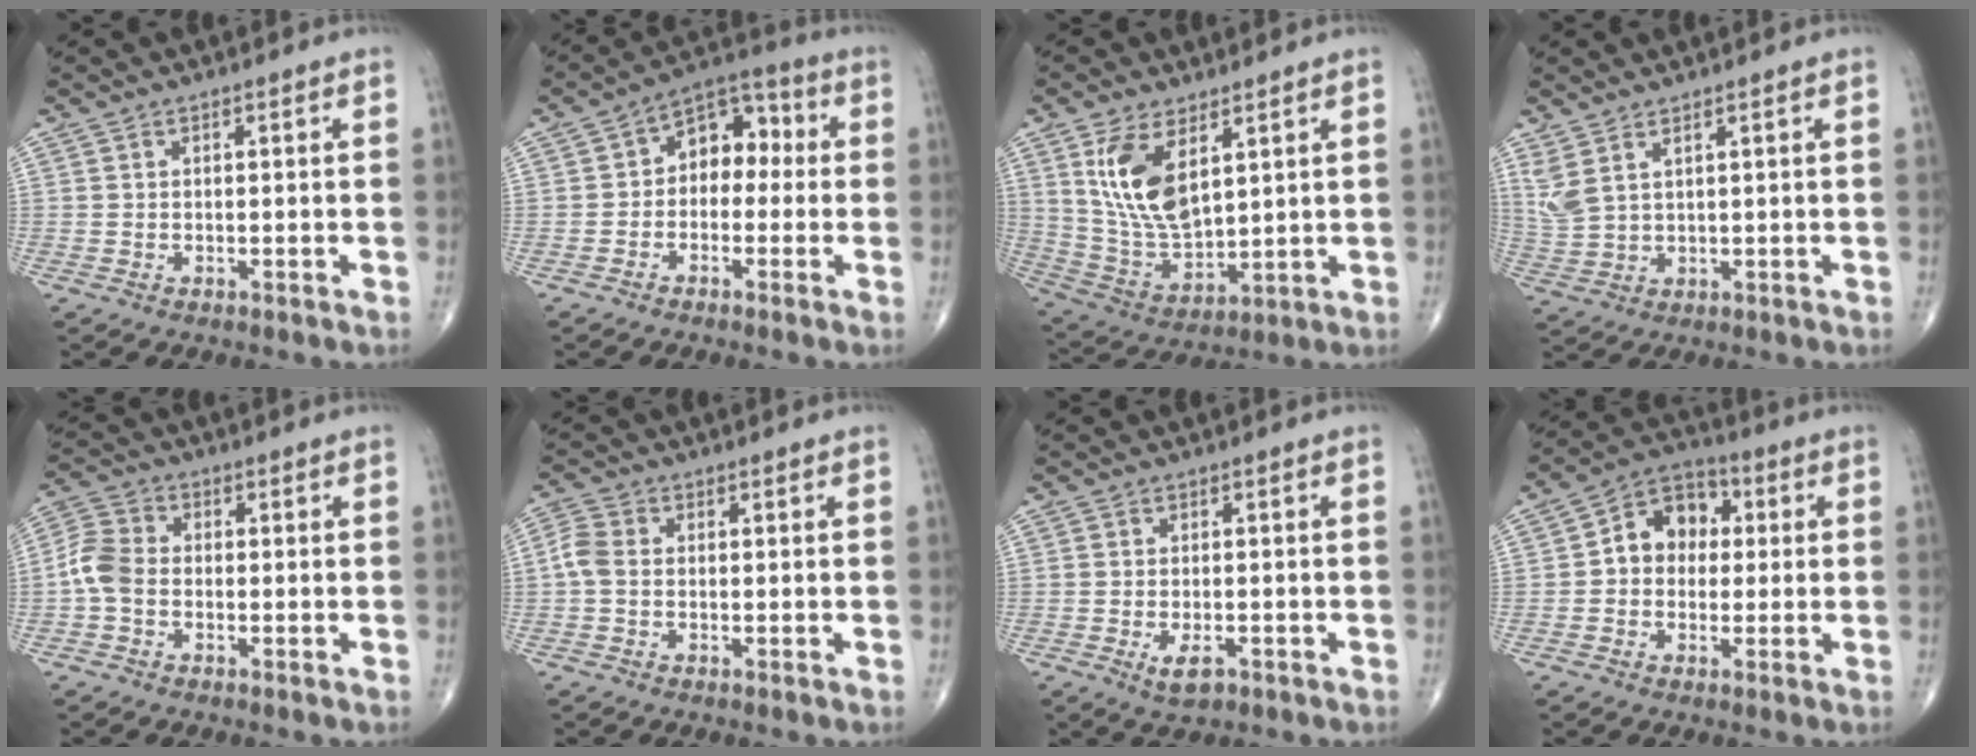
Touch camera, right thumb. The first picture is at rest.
{"total": 9.0, "force": [0.0, 6.3, 6.4], "torque": [-0.056, 0.040, -0.019]}
{"total": 13.3, "force": [5.3, 6.6, 10.2], "torque": [-0.190, -0.024, 0.121]}
{"total": 4.8, "force": [2.8, 1.7, 3.5], "torque": [-0.087, -0.009, 0.069]}
{"total": 5.8, "force": [-1.2, 4.3, 3.8], "torque": [-0.076, 0.016, -0.038]}
{"total": 3.6, "force": [-0.4, 2.6, 2.6], "torque": [-0.061, 0.007, -0.019]}
{"total": 3.8, "force": [-1.7, 1.8, 2.9], "torque": [-0.047, 0.000, -0.024]}
{"total": 9.4, "force": [0.9, 7.4, 5.8], "torque": [-0.059, 0.027, 0.002]}